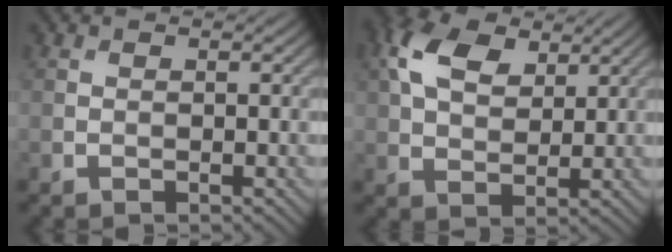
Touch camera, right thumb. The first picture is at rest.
{"total": 8.5, "force": [3.7, 5.1, 5.6], "torque": [-0.136, 0.015, 0.066]}